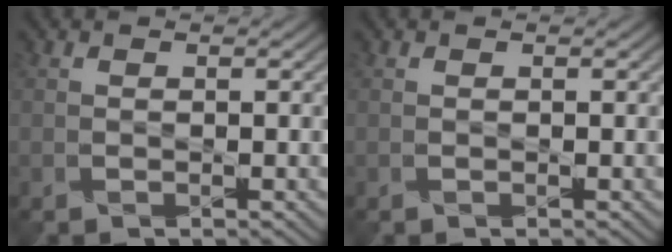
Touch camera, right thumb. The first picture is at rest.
{"total": 0.0}